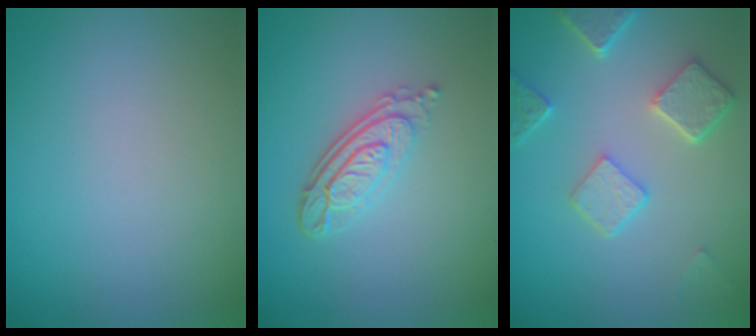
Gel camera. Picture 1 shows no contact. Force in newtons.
{"total": 4.4, "press": 3.2, "slide": 3.1}
{"total": 4.6, "press": 3.6, "slide": 2.8}